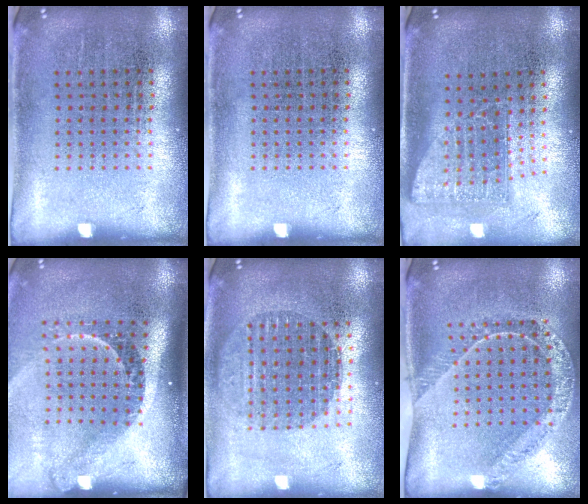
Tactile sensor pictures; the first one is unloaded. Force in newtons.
{"total": 0.0}
{"total": 1.7, "press": 1.3, "slide": 1.1}
{"total": 2.3, "press": 1.5, "slide": 1.7}
{"total": 1.7, "press": 1.5, "slide": 0.8}
{"total": 1.4, "press": 1.4, "slide": 0.2}